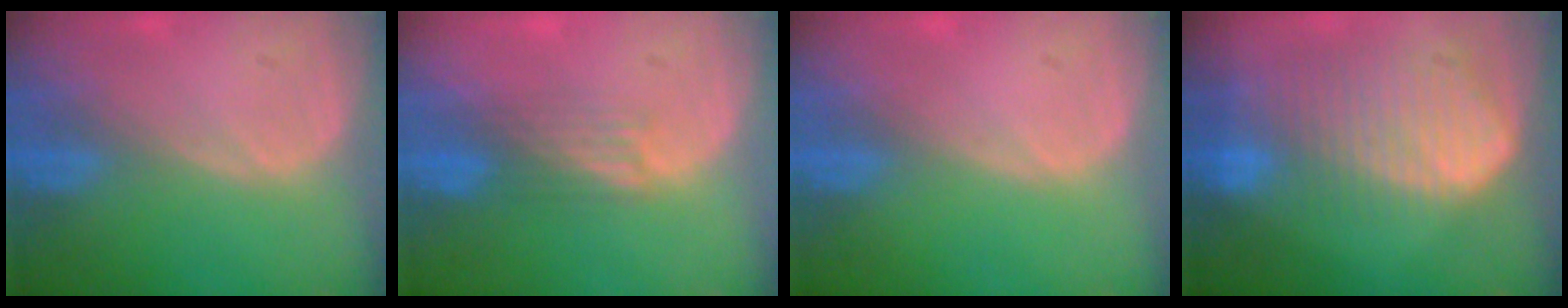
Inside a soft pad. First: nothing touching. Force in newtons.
{"total": 3.9, "press": 3.2, "slide": 2.2}
{"total": 0.0}
{"total": 10.1, "press": 8.7, "slide": 5.2}